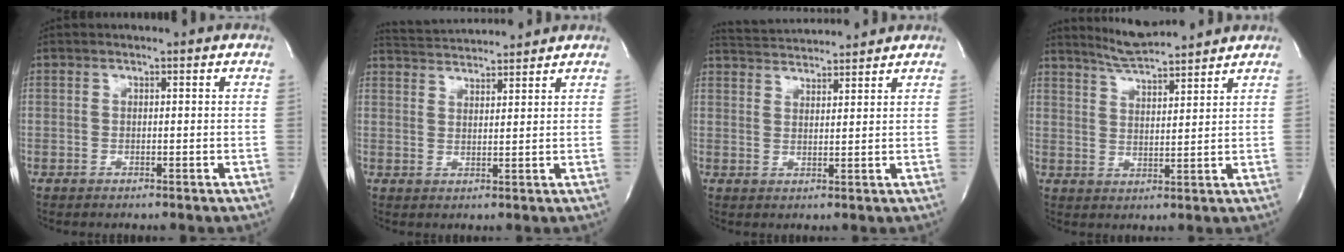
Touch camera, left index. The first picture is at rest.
{"total": 8.0, "force": [7.9, 0.0, 1.6], "torque": [-0.040, 0.024, 0.127]}
{"total": 8.1, "force": [7.9, 0.1, 1.6], "torque": [-0.039, 0.025, 0.128]}
{"total": 8.5, "force": [8.0, -0.1, 2.8], "torque": [-0.060, 0.012, 0.138]}